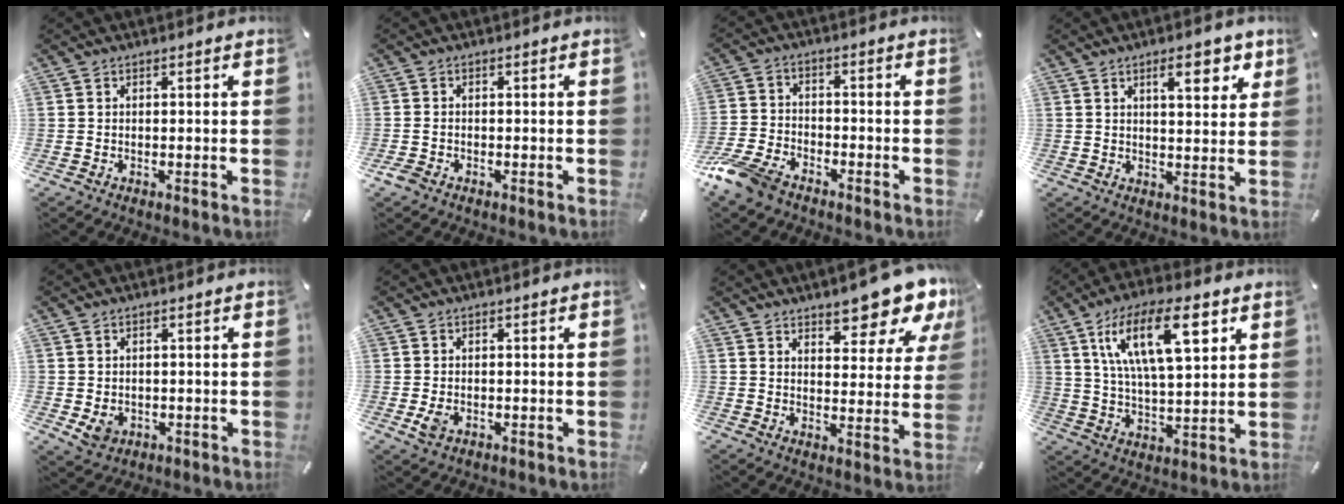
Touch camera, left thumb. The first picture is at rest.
{"total": 1.8, "force": [-1.2, 1.1, 0.9], "torque": [-0.024, 0.001, -0.024]}
{"total": 9.4, "force": [-7.3, 4.3, 4.1], "torque": [-0.091, 0.034, -0.142]}
{"total": 7.9, "force": [4.1, 2.8, 6.1], "torque": [-0.080, -0.012, 0.062]}
{"total": 3.6, "force": [-0.8, 3.2, 1.5], "torque": [-0.029, -0.002, -0.014]}
{"total": 2.8, "force": [-0.8, 2.0, 1.8], "torque": [-0.051, -0.005, -0.017]}
{"total": 11.8, "force": [9.9, 3.9, 5.1], "torque": [-0.051, -0.077, 0.172]}
{"total": 18.1, "force": [8.4, 7.4, 14.3], "torque": [-0.260, -0.011, 0.133]}